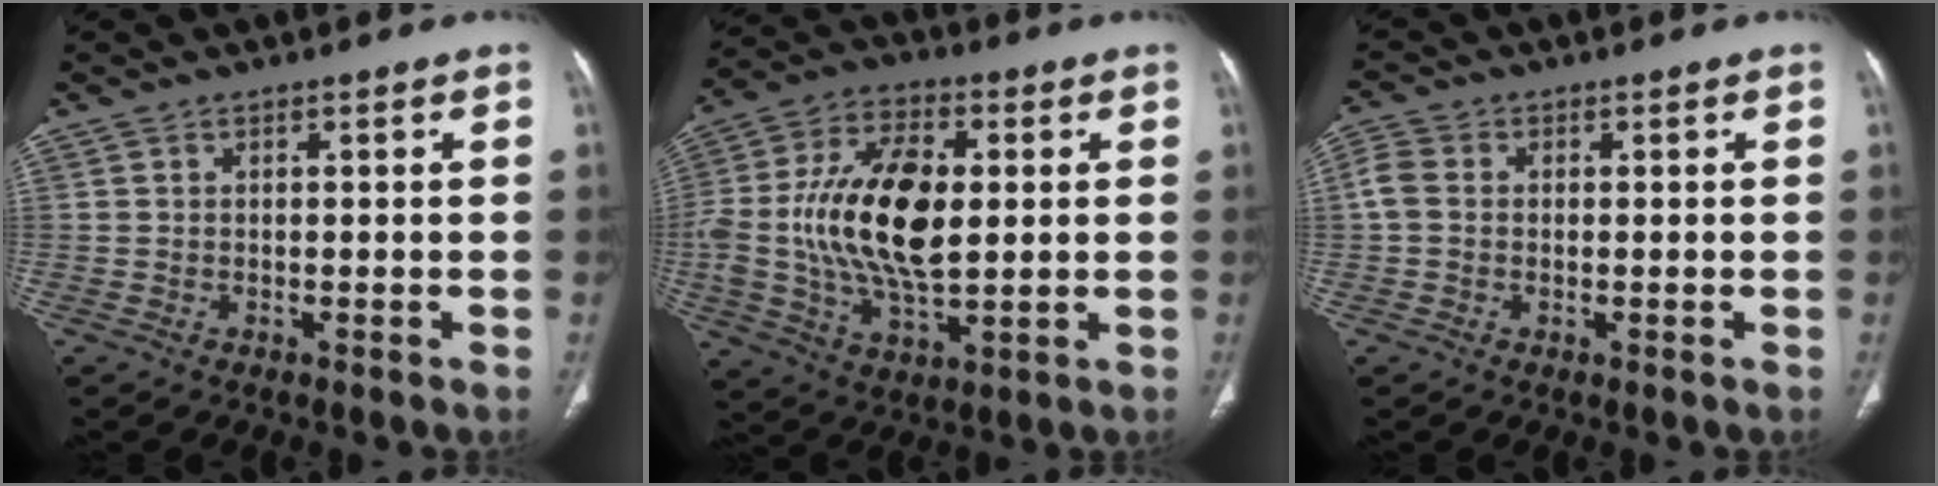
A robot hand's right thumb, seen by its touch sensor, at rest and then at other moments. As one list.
[{"total": 19.7, "force": [1.2, 10.4, 16.7], "torque": [-0.327, 0.005, 0.021]}, {"total": 3.7, "force": [0.2, 2.9, 2.2], "torque": [-0.054, 0.008, -0.005]}]